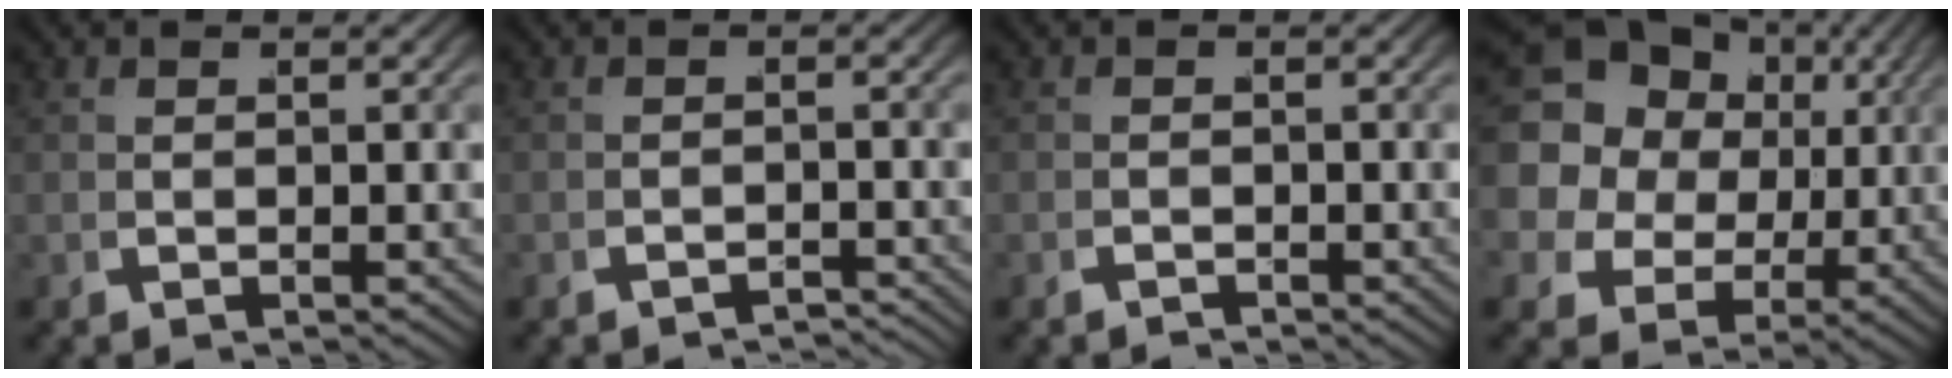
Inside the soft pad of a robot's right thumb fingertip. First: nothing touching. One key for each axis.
{"total": 2.8, "fx": -2.7, "fy": -0.1, "fz": -0.2, "tx": 0.016, "ty": -0.001, "tz": -0.049}
{"total": 1.1, "fx": -1.0, "fy": -0.2, "fz": -0.5, "tx": 0.015, "ty": 0.002, "tz": -0.023}
{"total": 14.7, "fx": 2.5, "fy": 11.7, "fz": 8.5, "tx": -0.181, "ty": -0.026, "tz": 0.034}